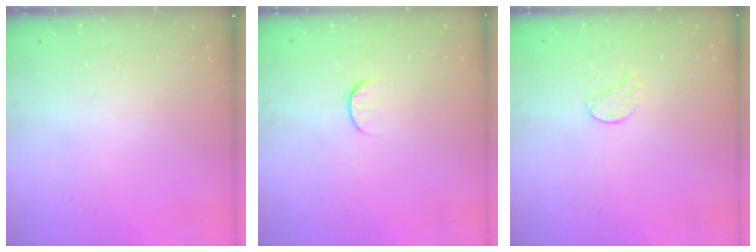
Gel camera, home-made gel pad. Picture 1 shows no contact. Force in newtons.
{"total": 6.3, "press": 6.3, "slide": 0.7}
{"total": 5.6, "press": 5.6, "slide": 0.5}